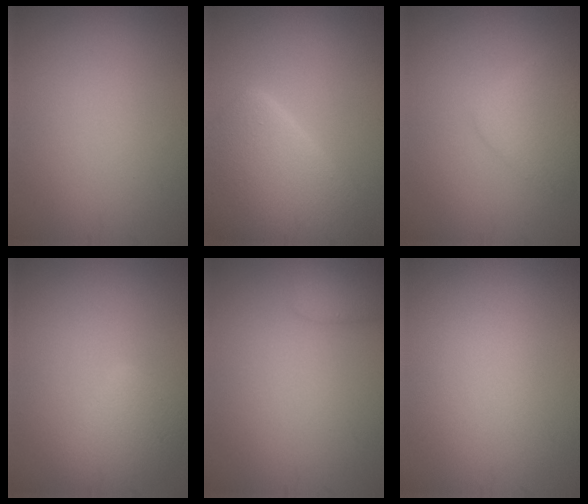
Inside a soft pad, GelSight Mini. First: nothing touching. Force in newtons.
{"total": 7.3, "press": 7.3, "slide": 0.6}
{"total": 3.0, "press": 3.0, "slide": 0.0}
{"total": 2.6, "press": 2.6, "slide": 0.2}
{"total": 2.4, "press": 2.4, "slide": 0.1}
{"total": 0.0}